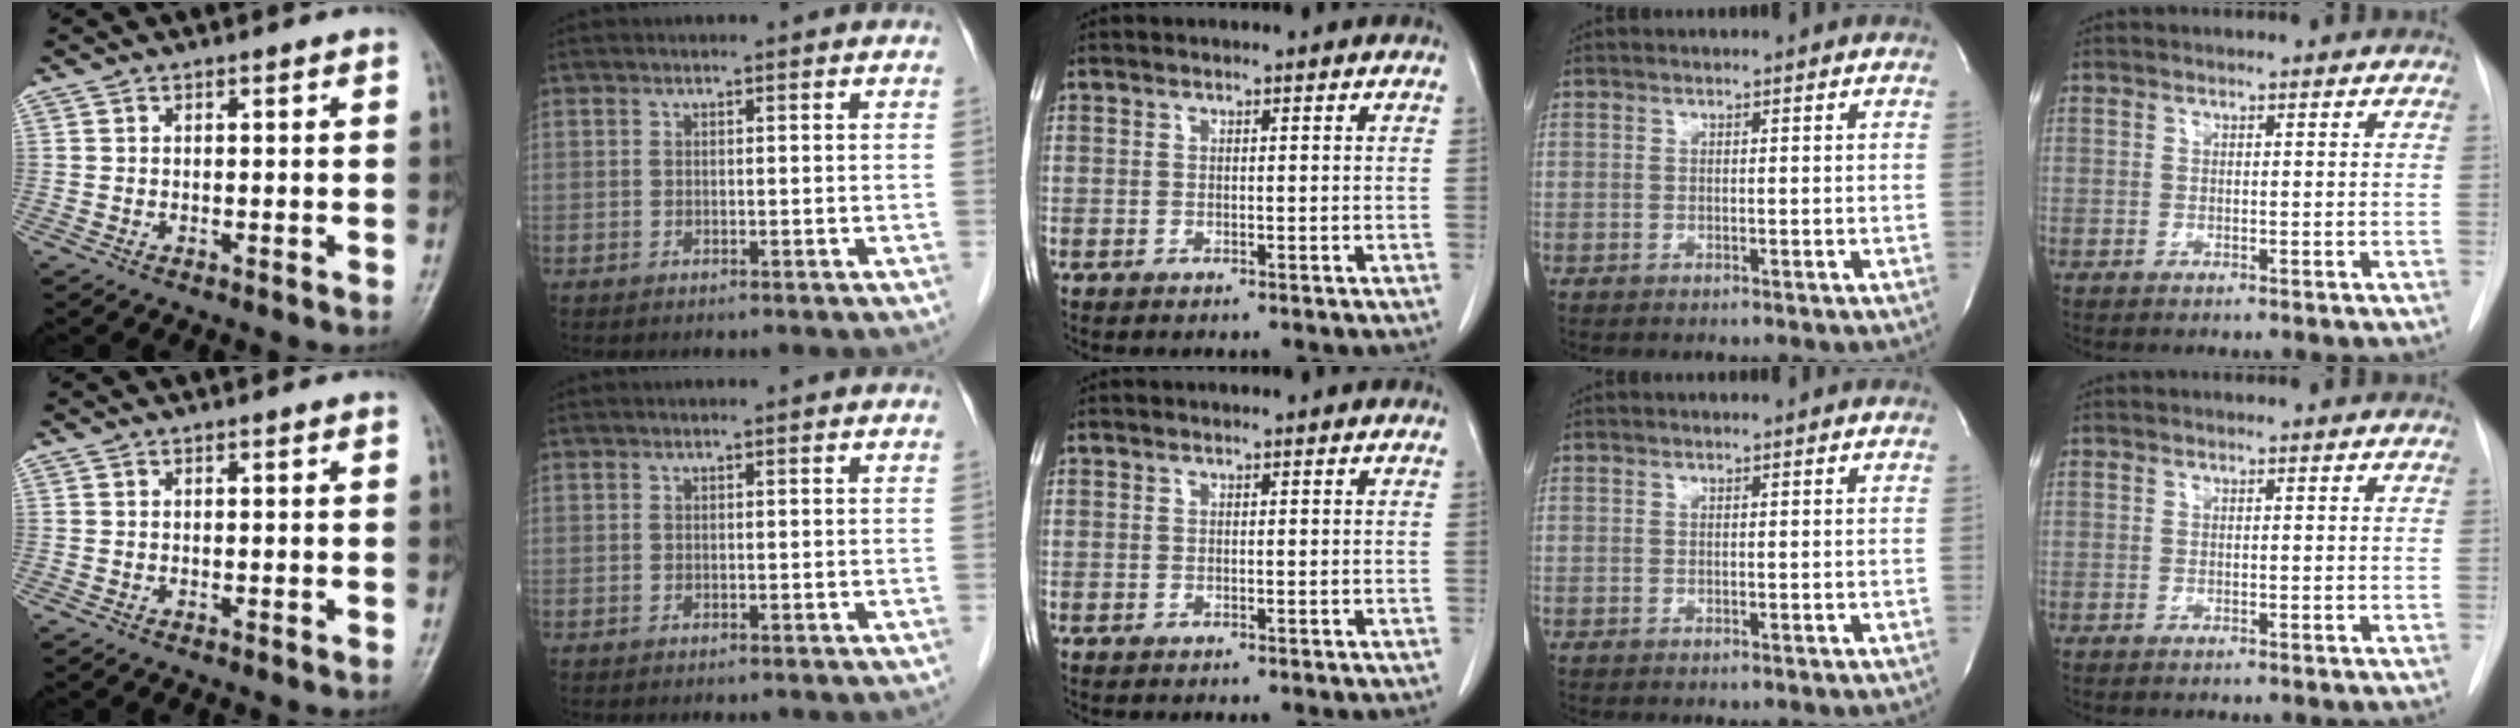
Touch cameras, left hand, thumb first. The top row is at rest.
{}